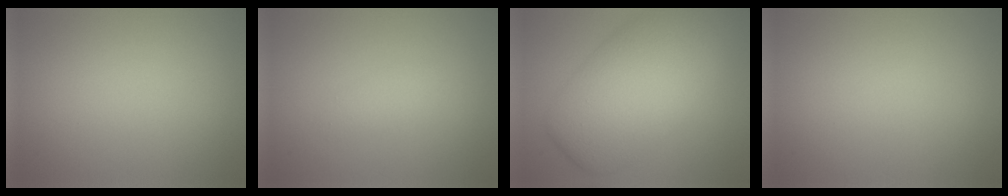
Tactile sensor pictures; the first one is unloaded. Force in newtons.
{"total": 1.0, "press": 1.0, "slide": 0.1}
{"total": 9.6, "press": 9.6, "slide": 0.3}
{"total": 0.0}